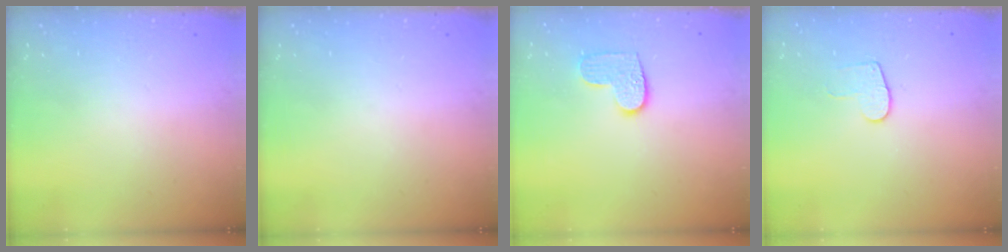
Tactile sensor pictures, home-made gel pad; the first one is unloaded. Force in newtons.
{"total": 0.0}
{"total": 7.4, "press": 7.4, "slide": 0.2}
{"total": 6.4, "press": 6.4, "slide": 0.6}